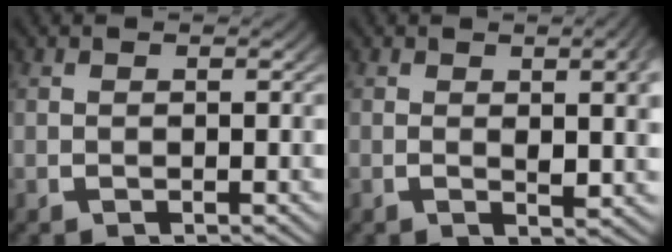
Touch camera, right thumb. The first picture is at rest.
{"total": 3.1, "force": [0.4, 0.9, 3.0], "torque": [-0.037, -0.006, 0.007]}